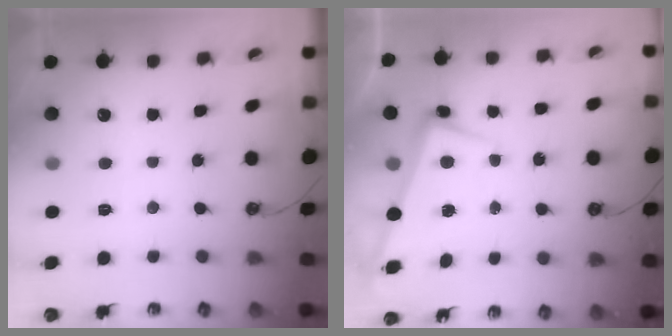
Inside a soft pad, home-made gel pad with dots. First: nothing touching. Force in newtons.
{"total": 2.1, "press": 2.0, "slide": 0.9}